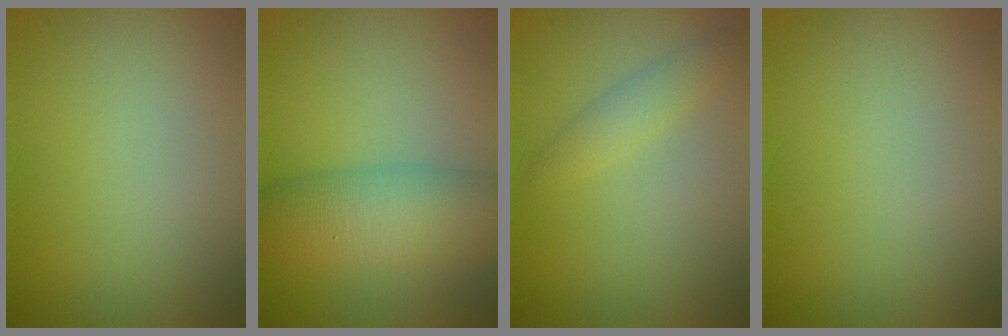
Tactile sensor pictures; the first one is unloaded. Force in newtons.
{"total": 6.7, "press": 6.7, "slide": 0.2}
{"total": 1.7, "press": 1.7, "slide": 0.0}
{"total": 0.0}